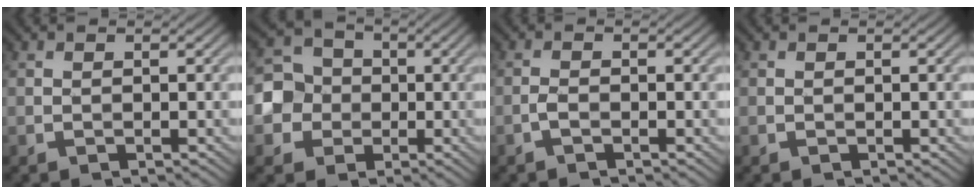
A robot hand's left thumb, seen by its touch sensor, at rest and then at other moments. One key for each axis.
{"total": 6.3, "fx": -0.8, "fy": 6.0, "fz": 1.8, "tx": -0.044, "ty": 0.004, "tz": -0.039}
{"total": 1.2, "fx": -0.8, "fy": 0.3, "fz": 0.9, "tx": -0.020, "ty": 0.005, "tz": -0.019}
{"total": 0.0}